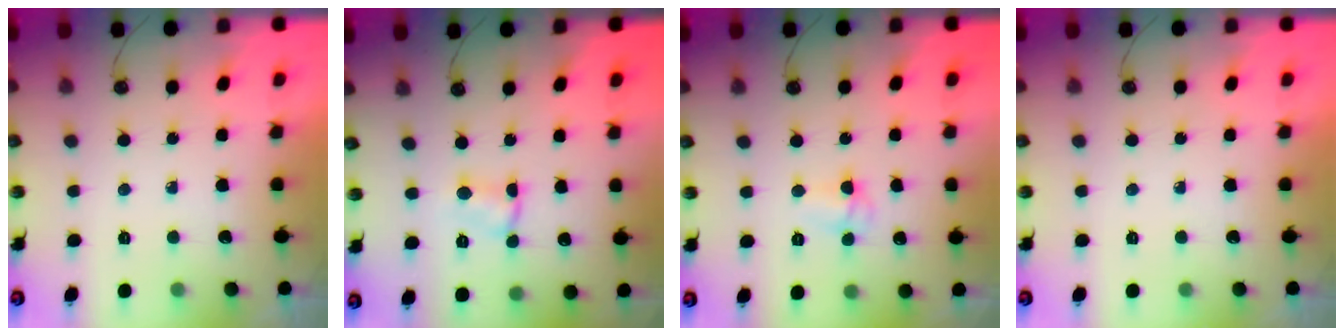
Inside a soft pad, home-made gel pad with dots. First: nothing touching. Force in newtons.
{"total": 1.6, "press": 1.6, "slide": 0.3}
{"total": 4.8, "press": 3.4, "slide": 3.5}
{"total": 0.0}